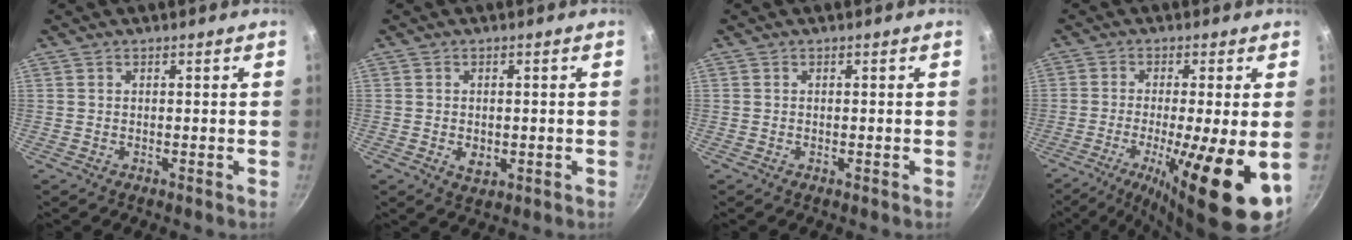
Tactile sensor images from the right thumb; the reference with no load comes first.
{"total": 3.4, "force": [-0.7, 2.3, 2.4], "torque": [-0.036, -0.003, -0.004]}
{"total": 0.0}
{"total": 16.9, "force": [-4.7, 3.1, 15.9], "torque": [-0.255, -0.014, -0.073]}